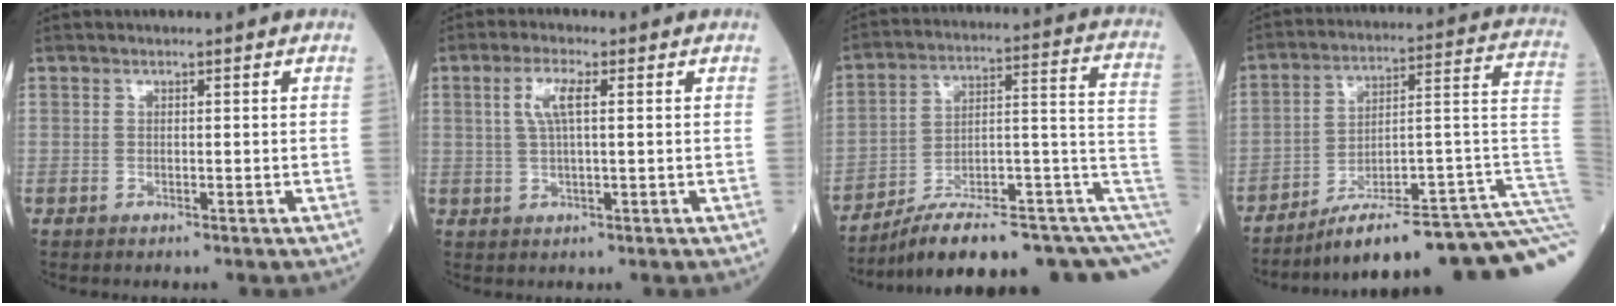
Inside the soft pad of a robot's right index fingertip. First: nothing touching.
{"total": 4.1, "force": [1.2, 0.8, 3.8], "torque": [-0.081, 0.009, 0.024]}
{"total": 20.7, "force": [-12.0, 4.6, 16.2], "torque": [-0.158, 0.070, -0.175]}
{"total": 26.0, "force": [-18.5, 1.4, 18.3], "torque": [-0.139, 0.025, -0.263]}